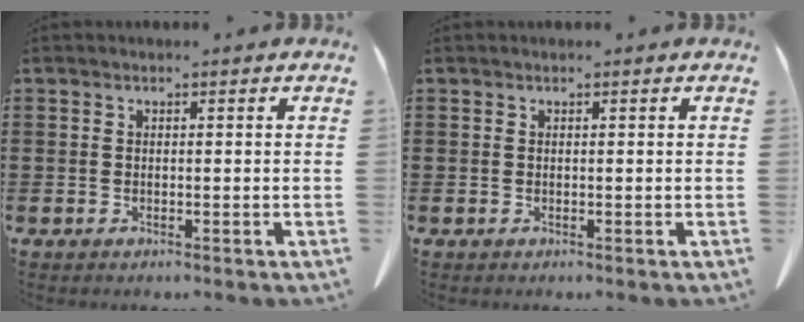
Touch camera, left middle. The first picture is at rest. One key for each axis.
{"total": 0.0}